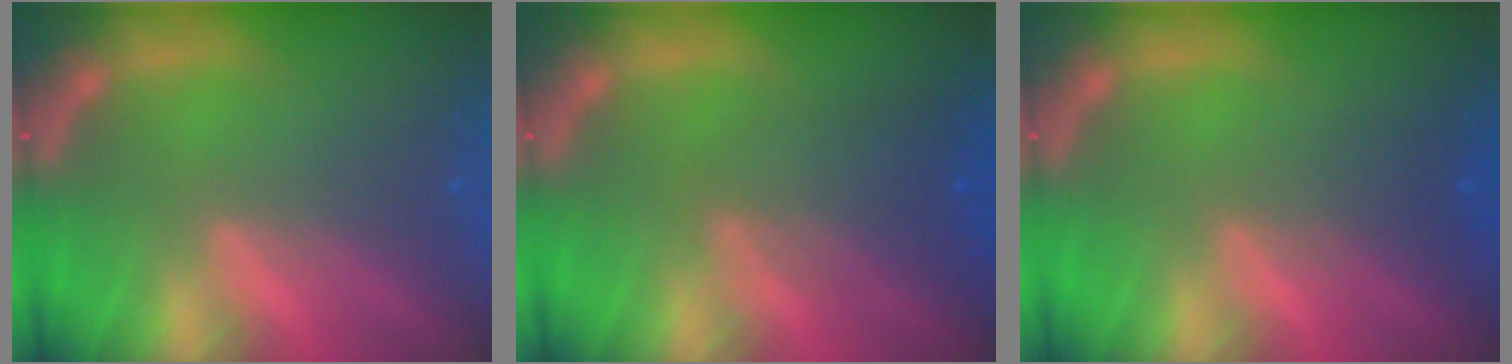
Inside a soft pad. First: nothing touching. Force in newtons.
{"total": 4.0}
{"total": 2.0}